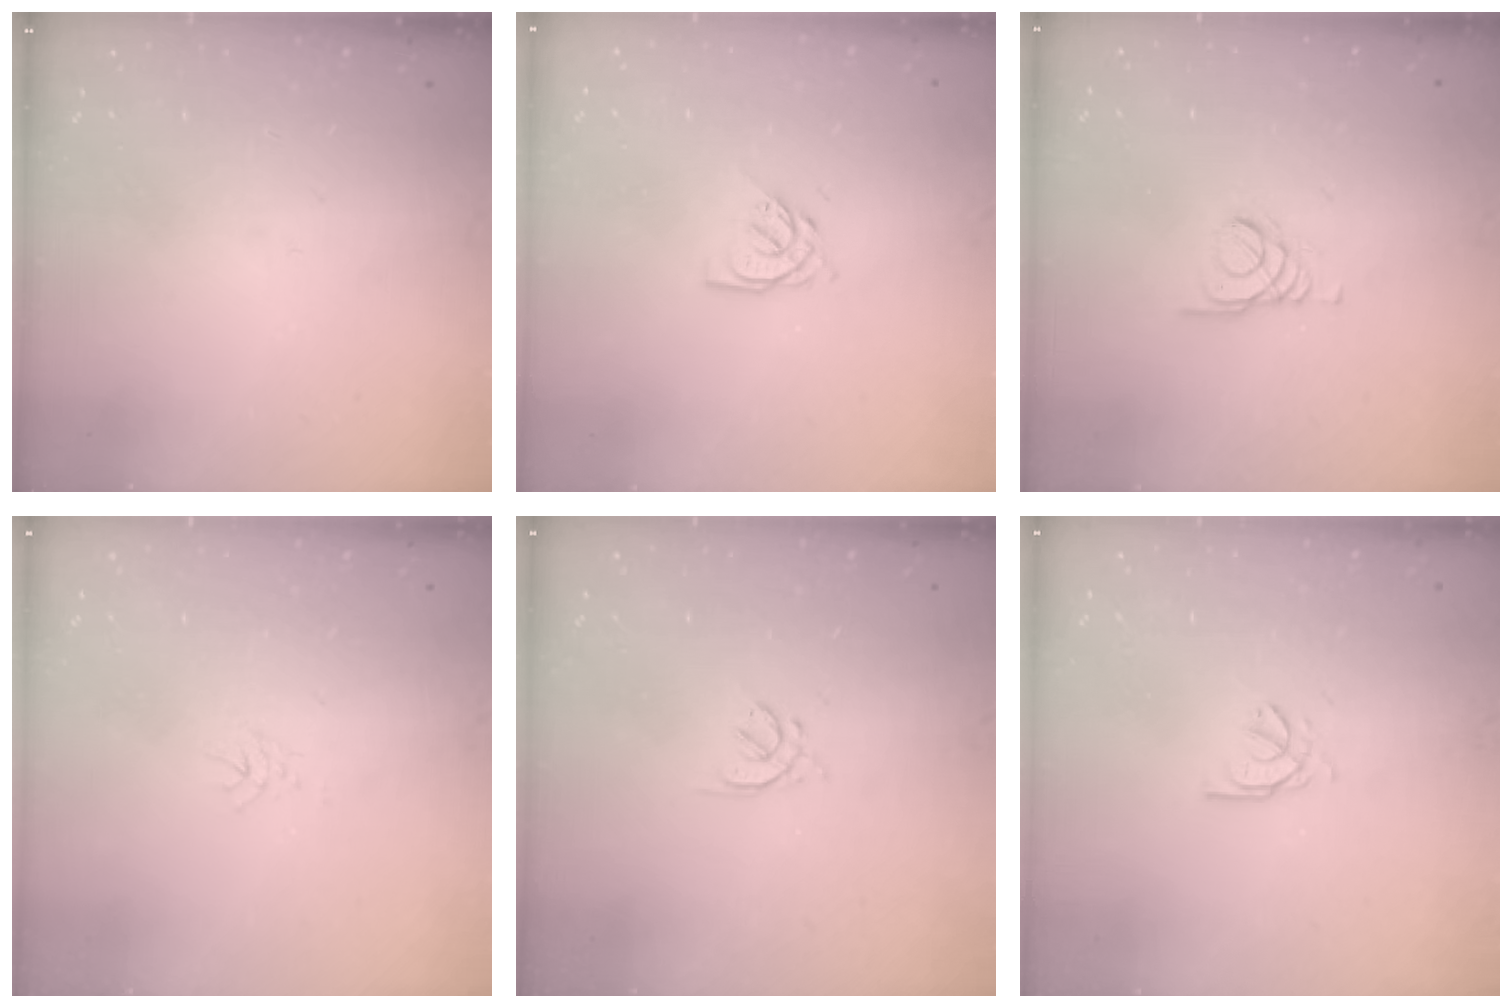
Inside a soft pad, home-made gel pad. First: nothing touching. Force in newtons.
{"total": 5.5, "press": 5.5, "slide": 0.5}
{"total": 1.5, "press": 1.4, "slide": 0.1}
{"total": 3.3, "press": 3.3, "slide": 0.4}
{"total": 2.5, "press": 2.4, "slide": 0.6}
{"total": 2.6, "press": 2.6, "slide": 0.3}